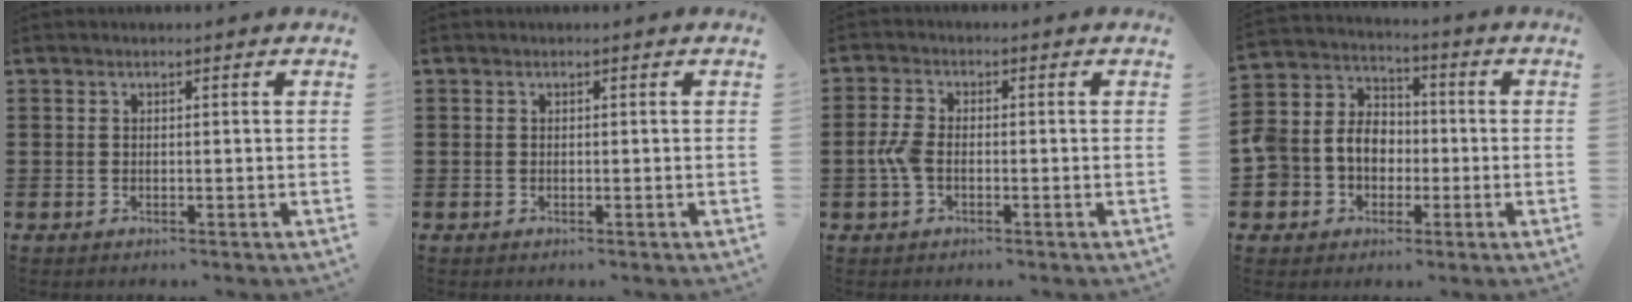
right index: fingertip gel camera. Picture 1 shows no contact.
{"total": 0.0}
{"total": 3.6, "force": [-0.9, 1.9, 2.9], "torque": [-0.083, -0.006, -0.024]}
{"total": 7.1, "force": [-1.0, 6.7, 2.3], "torque": [-0.085, 0.005, -0.024]}